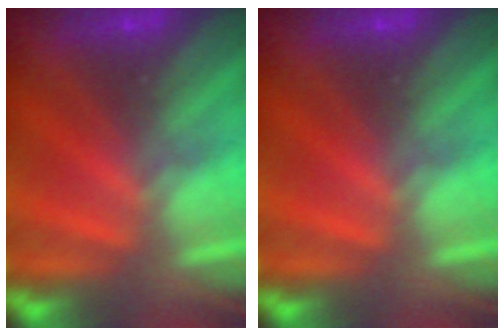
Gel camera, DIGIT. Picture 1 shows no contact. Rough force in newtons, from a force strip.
{"total": 0.0}